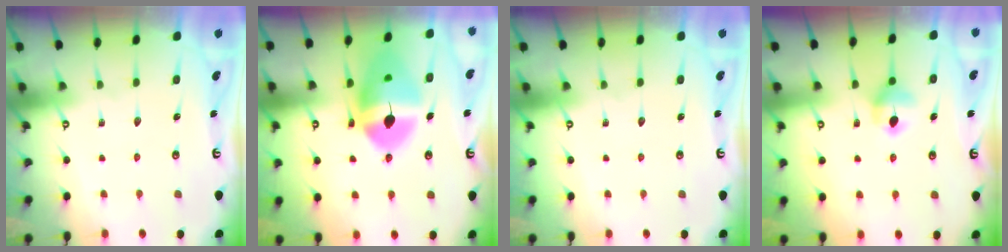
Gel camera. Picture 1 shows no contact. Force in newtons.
{"total": 17.0, "press": 16.9, "slide": 2.0}
{"total": 0.0}
{"total": 5.7, "press": 5.6, "slide": 0.9}